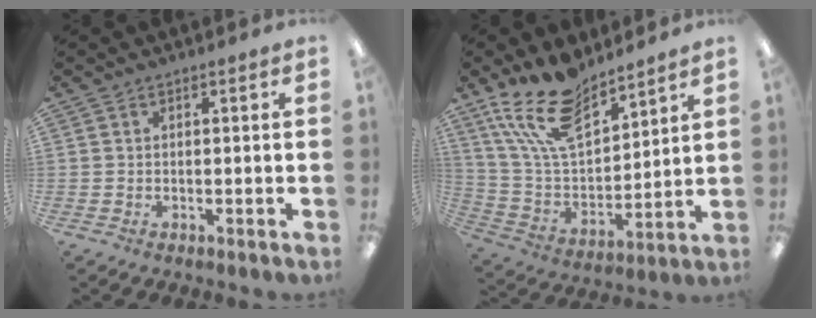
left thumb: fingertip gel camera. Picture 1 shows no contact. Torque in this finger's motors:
{"motor_torque": [0.75, 0.48, 1.43, -1.36, 0.17]}